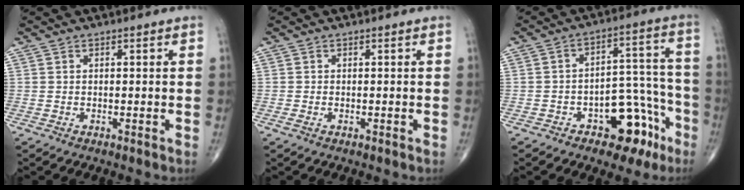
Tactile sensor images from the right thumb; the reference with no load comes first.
{"total": 0.6, "force": [-0.2, 0.3, 0.4], "torque": [-0.011, 0.003, -0.002]}
{"total": 12.6, "force": [-6.7, 6.9, 8.1], "torque": [-0.058, 0.065, -0.087]}